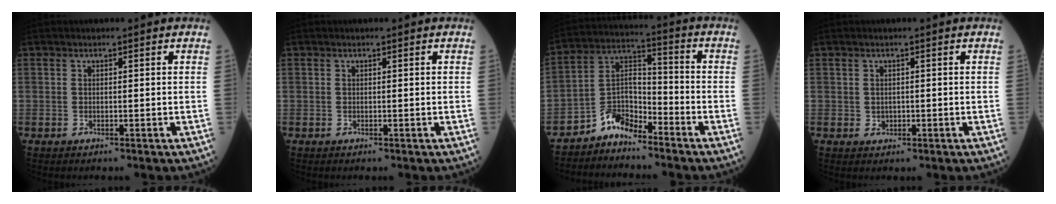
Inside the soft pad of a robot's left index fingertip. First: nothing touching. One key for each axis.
{"total": 0.0}
{"total": 6.4, "fx": -5.5, "fy": 2.4, "fz": 2.2, "tx": -0.038, "ty": 0.021, "tz": -0.112}
{"total": 1.0, "fx": -0.2, "fy": 0.9, "fz": 0.3, "tx": -0.005, "ty": 0.002, "tz": 0.000}